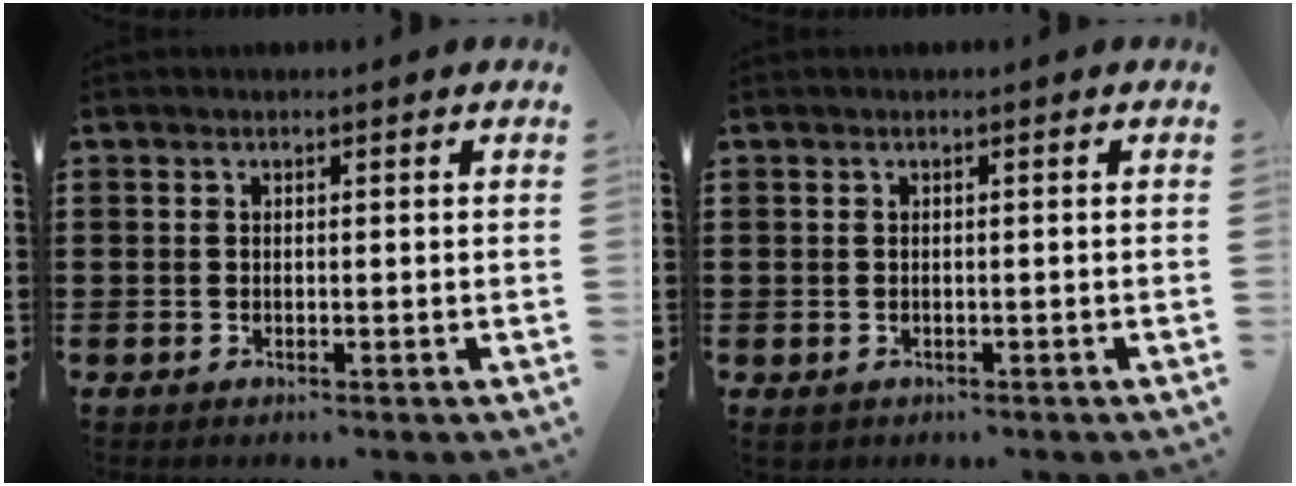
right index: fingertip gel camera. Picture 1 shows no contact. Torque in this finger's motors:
{"motor_torque": [-0.14, 0.05, -0.01, -0.01]}